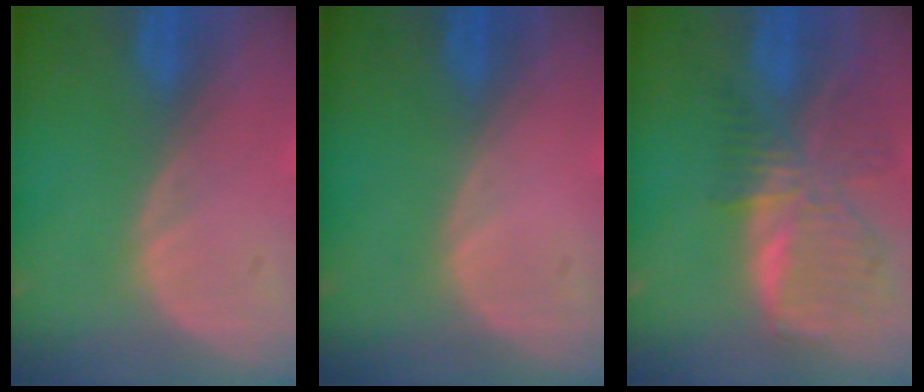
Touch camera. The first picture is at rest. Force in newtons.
{"total": 0.0}
{"total": 8.9, "press": 7.7, "slide": 4.5}